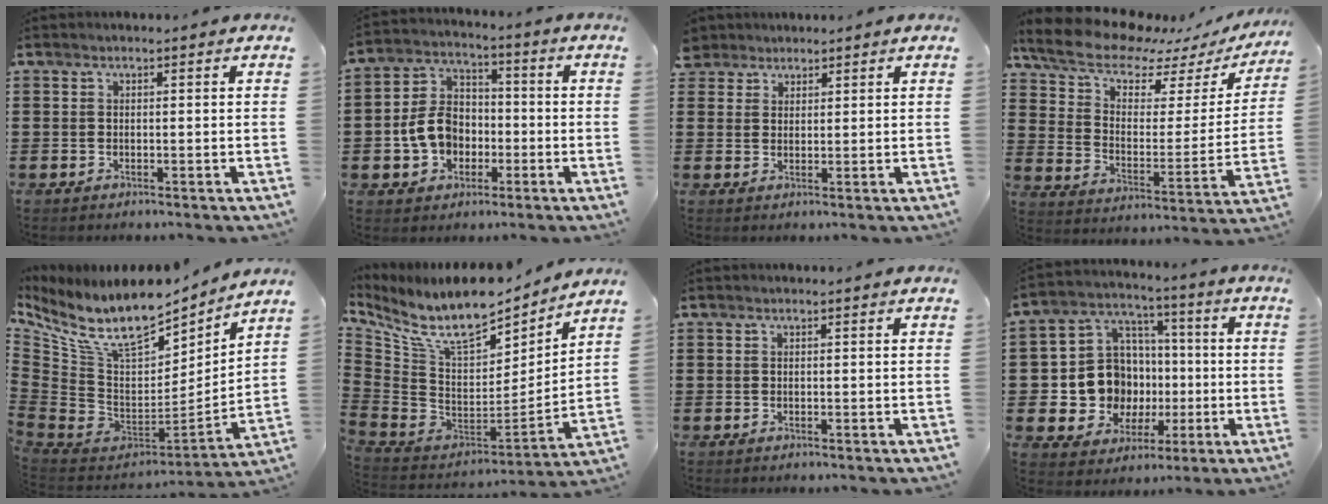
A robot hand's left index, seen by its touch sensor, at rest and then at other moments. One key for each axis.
{"total": 8.2, "fx": -1.7, "fy": 6.6, "fz": 4.5, "tx": -0.118, "ty": 0.017, "tz": -0.035}
{"total": 2.8, "fx": 2.2, "fy": 1.7, "fz": 0.0, "tx": -0.011, "ty": 0.011, "tz": 0.043}
{"total": 10.2, "fx": 8.7, "fy": 3.3, "fz": 4.2, "tx": -0.110, "ty": -0.055, "tz": 0.149}
{"total": 12.9, "fx": 9.0, "fy": 5.2, "fz": 7.7, "tx": -0.174, "ty": -0.069, "tz": 0.156}
{"total": 12.1, "fx": 8.8, "fy": 4.3, "fz": 7.1, "tx": -0.173, "ty": -0.068, "tz": 0.153}
{"total": 0.0}
{"total": 11.3, "fx": -0.8, "fy": 10.5, "fz": 4.0, "tx": -0.121, "ty": 0.005, "tz": -0.003}